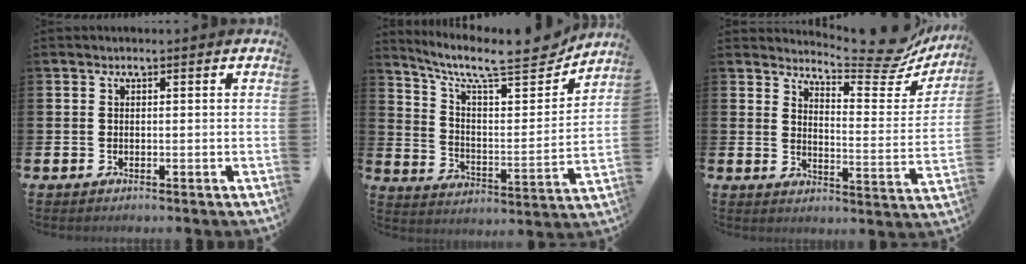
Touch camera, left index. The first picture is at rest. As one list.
[{"total": 10.3, "force": [8.8, 2.3, 4.8], "torque": [-0.109, -0.068, 0.143]}, {"total": 8.6, "force": [8.1, 0.9, 3.0], "torque": [-0.048, -0.066, 0.136]}]